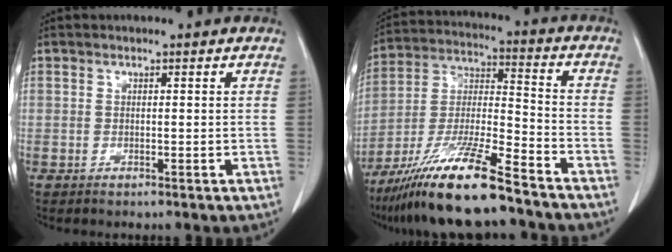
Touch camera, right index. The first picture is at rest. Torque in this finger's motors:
{"motor_torque": [1.03, -0.94, 0.56, 0.20]}